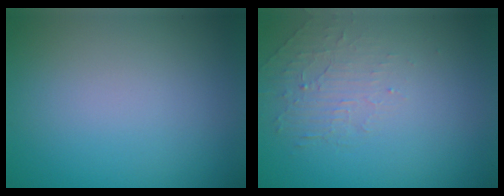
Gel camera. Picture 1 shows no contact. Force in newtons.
{"total": 1.9, "press": 0.6, "slide": 1.8}